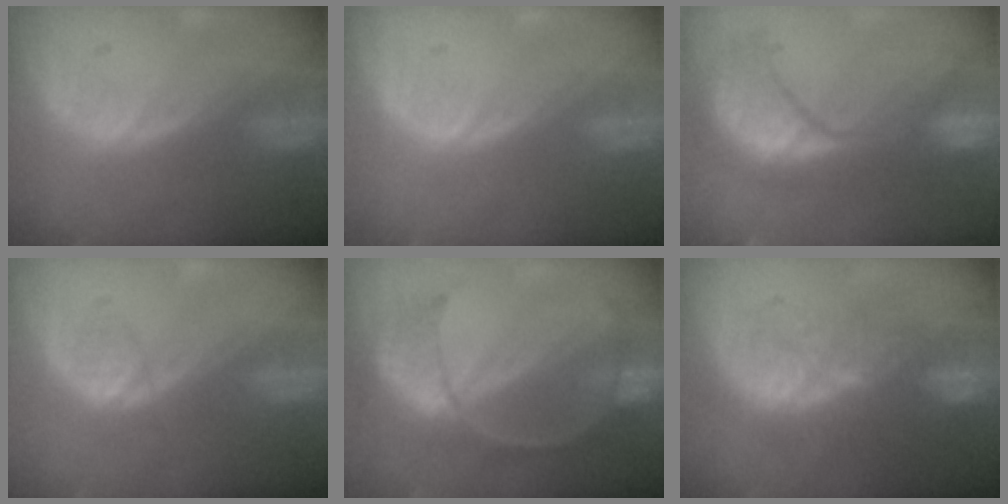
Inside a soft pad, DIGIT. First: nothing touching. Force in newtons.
{"total": 0.0}
{"total": 10.5, "press": 10.0, "slide": 3.4}
{"total": 1.9, "press": 1.9, "slide": 0.4}
{"total": 7.9, "press": 7.8, "slide": 1.3}
{"total": 9.6, "press": 9.0, "slide": 3.5}